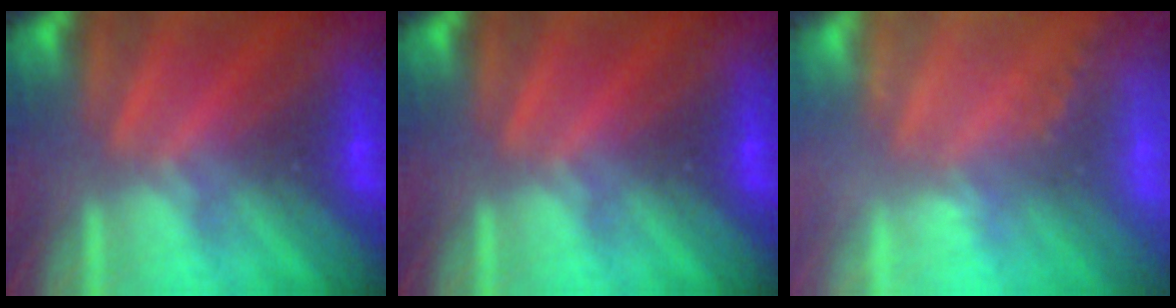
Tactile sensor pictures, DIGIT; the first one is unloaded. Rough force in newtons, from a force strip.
{"total": 0.0}
{"total": 1.1}